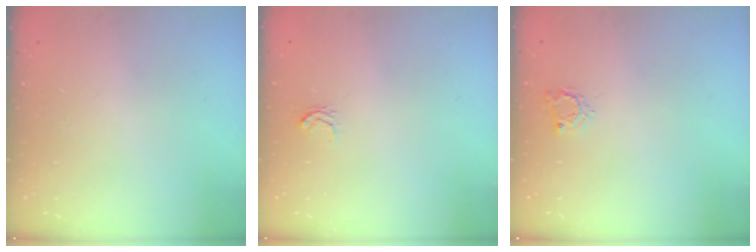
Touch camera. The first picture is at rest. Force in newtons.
{"total": 2.6, "press": 2.6, "slide": 0.2}
{"total": 4.1, "press": 4.1, "slide": 0.5}